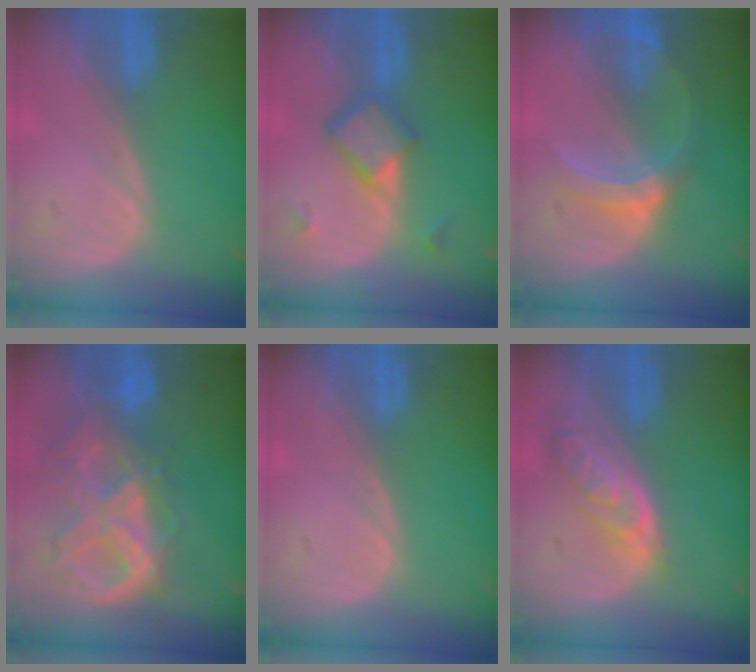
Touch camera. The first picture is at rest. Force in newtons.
{"total": 5.9, "press": 5.2, "slide": 2.8}
{"total": 5.8, "press": 5.7, "slide": 0.5}
{"total": 10.5, "press": 8.8, "slide": 5.8}
{"total": 0.0}
{"total": 6.3, "press": 5.7, "slide": 2.8}